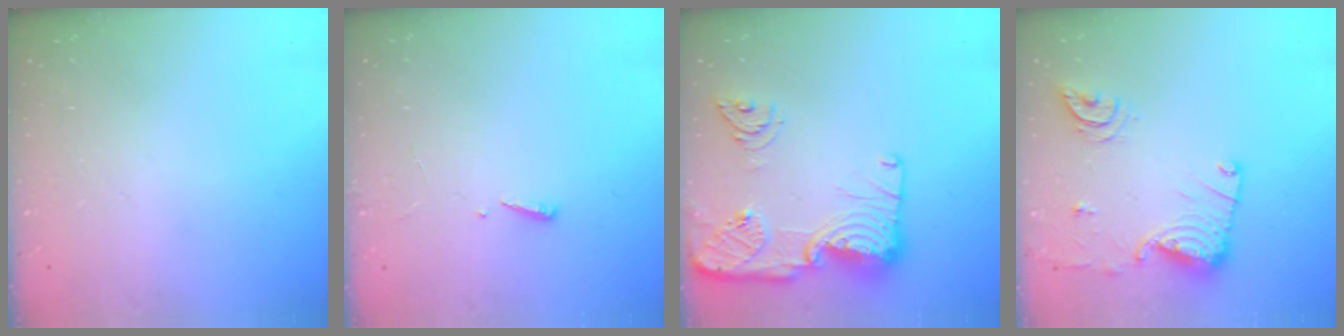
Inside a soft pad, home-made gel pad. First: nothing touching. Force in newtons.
{"total": 2.4, "press": 2.4, "slide": 0.2}
{"total": 18.5, "press": 18.4, "slide": 2.0}
{"total": 14.2, "press": 14.2, "slide": 1.4}